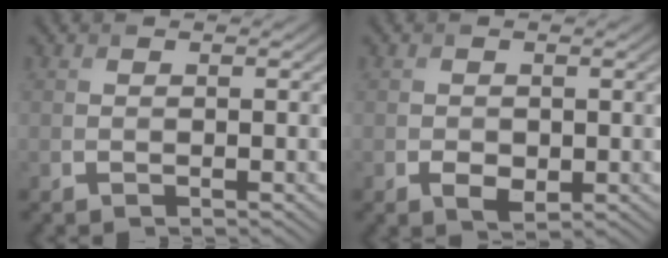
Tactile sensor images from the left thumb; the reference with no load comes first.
{"total": 2.0, "force": [-0.5, 1.4, 1.3], "torque": [-0.027, -0.009, -0.007]}